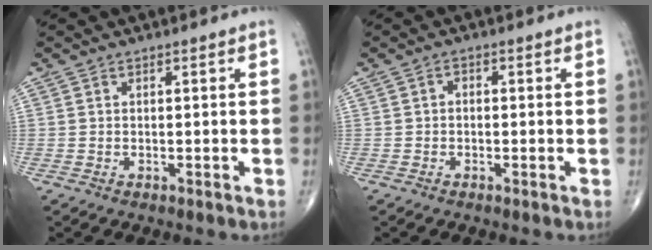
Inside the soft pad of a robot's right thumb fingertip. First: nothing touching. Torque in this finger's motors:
{"motor_torque": [-0.02, -0.22, 0.07, -0.04, 0.06]}